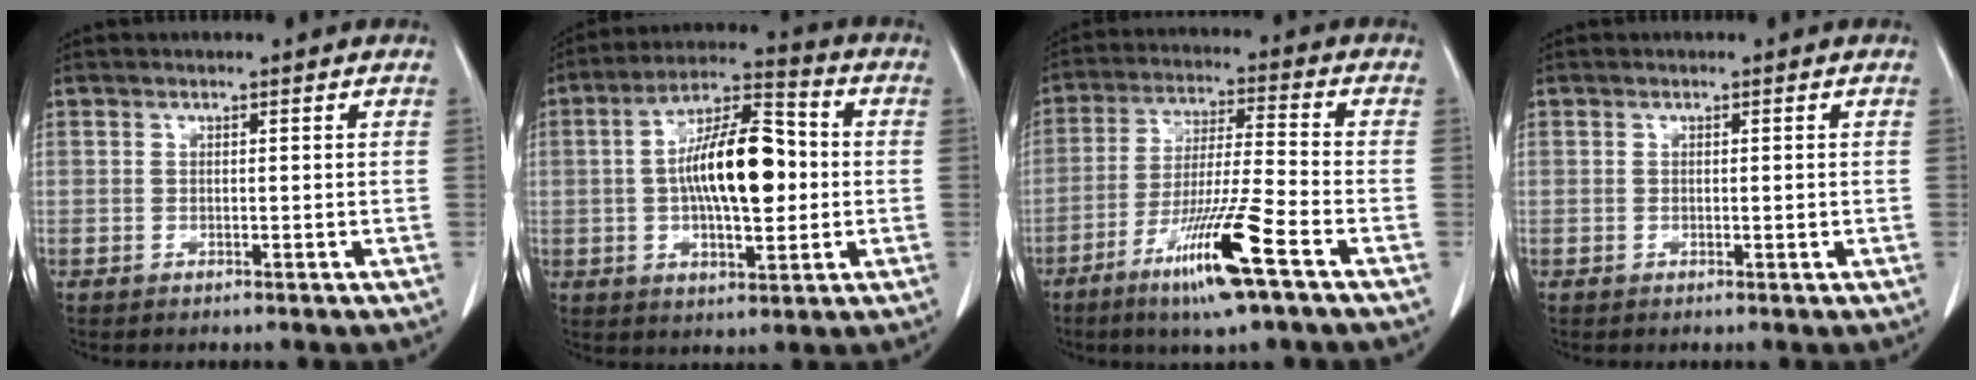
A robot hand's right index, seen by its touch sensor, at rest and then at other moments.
{"total": 14.0, "force": [0.1, 4.7, 13.2], "torque": [-0.239, 0.020, 0.000]}
{"total": 13.1, "force": [-7.1, -0.4, 11.1], "torque": [-0.213, -0.028, -0.130]}
{"total": 0.6, "force": [-0.1, 0.1, 0.5], "torque": [-0.009, -0.001, 0.000]}